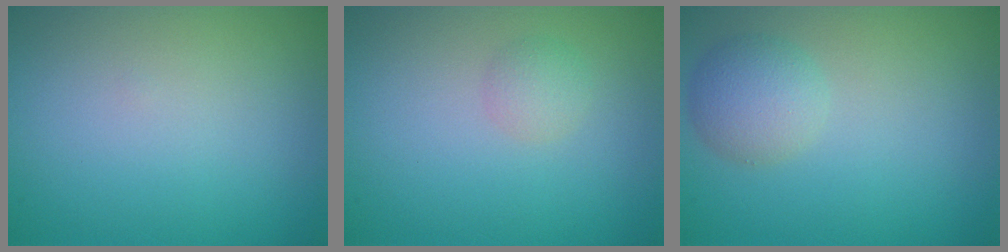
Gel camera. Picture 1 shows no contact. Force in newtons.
{"total": 1.4, "press": 1.4, "slide": 0.0}
{"total": 2.9, "press": 2.9, "slide": 0.0}